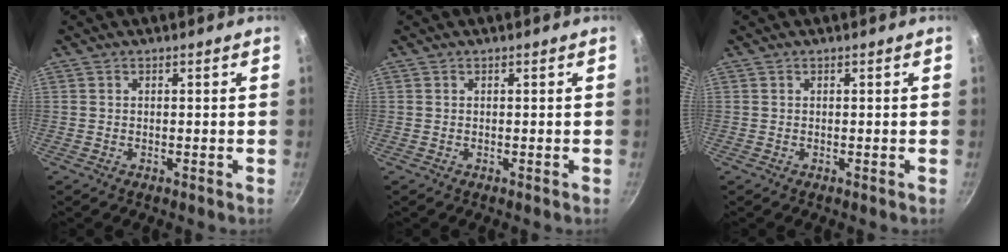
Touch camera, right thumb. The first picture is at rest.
{"total": 0.0}
{"total": 0.0}